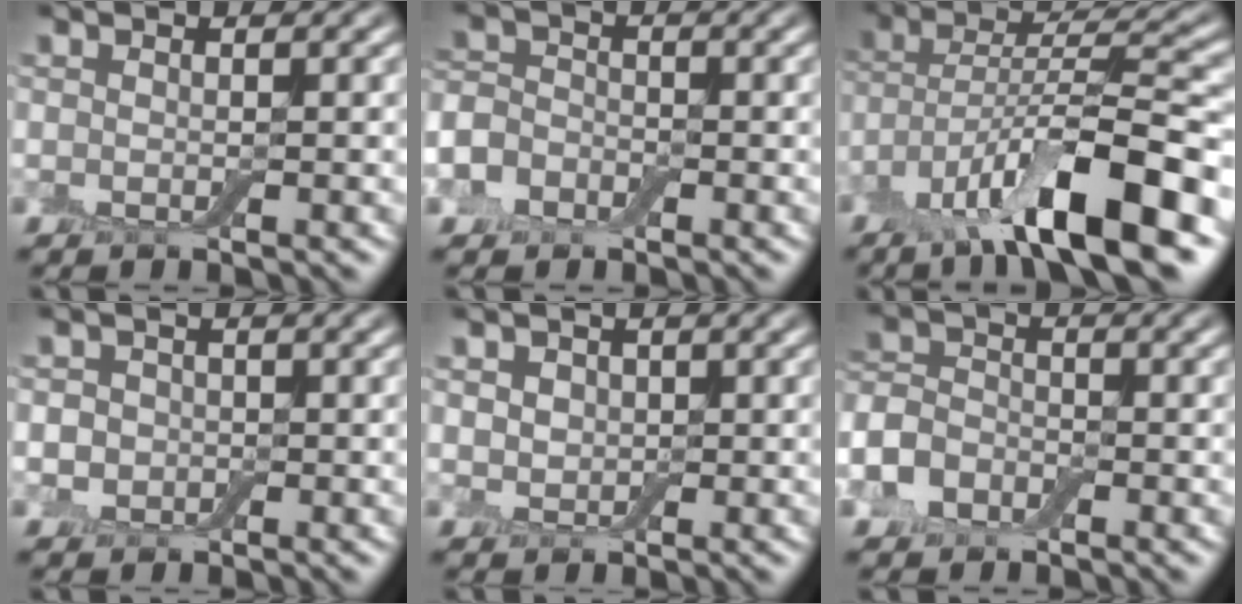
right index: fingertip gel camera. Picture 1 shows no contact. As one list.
[{"total": 4.5, "force": [-2.2, 3.5, 1.9], "torque": [-0.031, 0.000, -0.056]}, {"total": 11.6, "force": [-6.4, 3.0, 9.3], "torque": [-0.152, 0.010, -0.120]}, {"total": 2.7, "force": [0.0, 2.5, 1.2], "torque": [-0.007, 0.008, -0.020]}, {"total": 2.8, "force": [1.0, 2.3, 1.4], "torque": [-0.027, 0.010, 0.006]}, {"total": 4.2, "force": [-2.0, 3.1, 2.1], "torque": [-0.049, 0.000, -0.050]}]